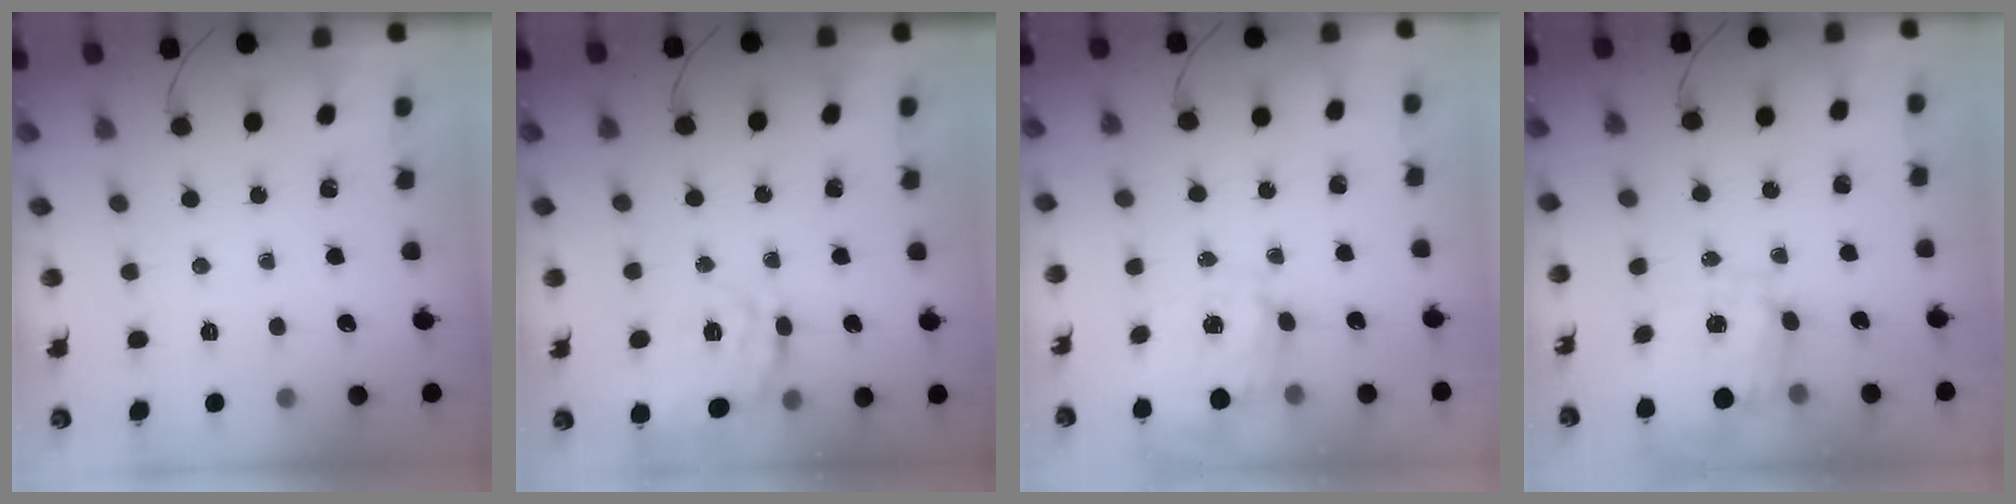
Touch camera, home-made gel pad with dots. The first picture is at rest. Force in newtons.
{"total": 19.7, "press": 19.6, "slide": 2.1}
{"total": 2.5, "press": 2.4, "slide": 1.0}
{"total": 2.9, "press": 2.7, "slide": 1.2}